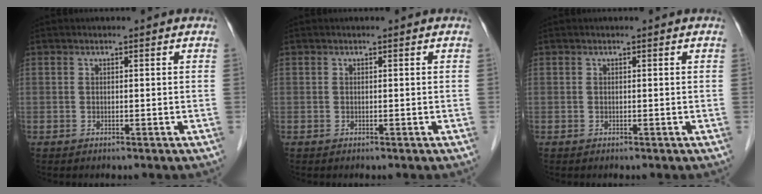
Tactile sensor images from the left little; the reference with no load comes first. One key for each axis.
{"total": 0.0}
{"total": 0.0}